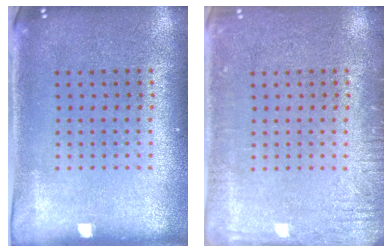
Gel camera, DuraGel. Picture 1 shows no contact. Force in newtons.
{"total": 2.3, "press": 2.2, "slide": 0.3}